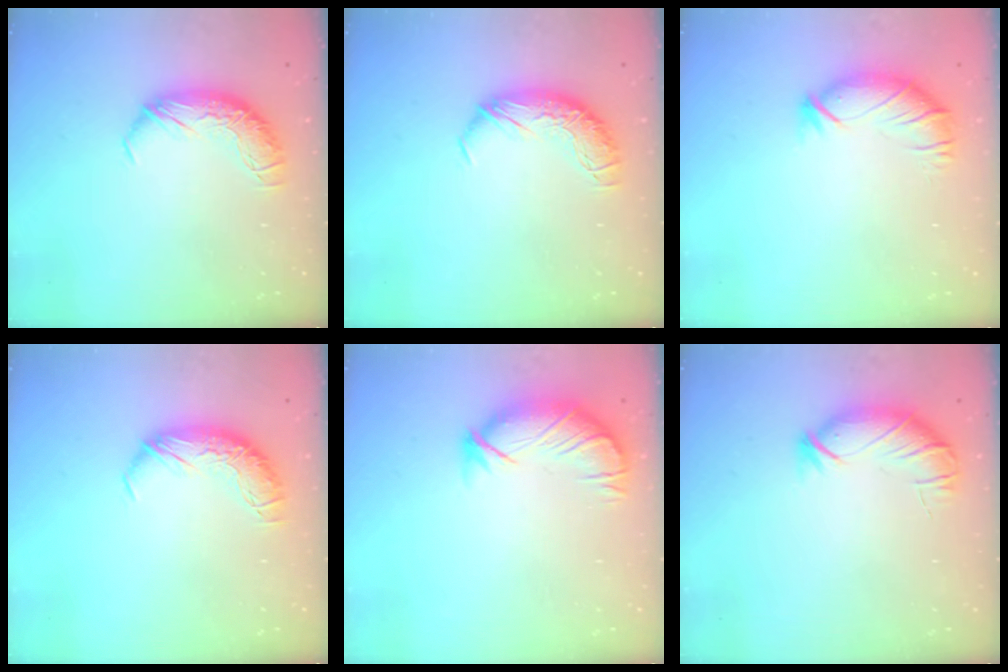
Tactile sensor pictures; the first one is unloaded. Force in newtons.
{"total": 0.0}
{"total": 3.0, "press": 2.5, "slide": 1.6}
{"total": 0.0}
{"total": 3.9, "press": 3.3, "slide": 2.0}
{"total": 3.7, "press": 3.4, "slide": 1.5}